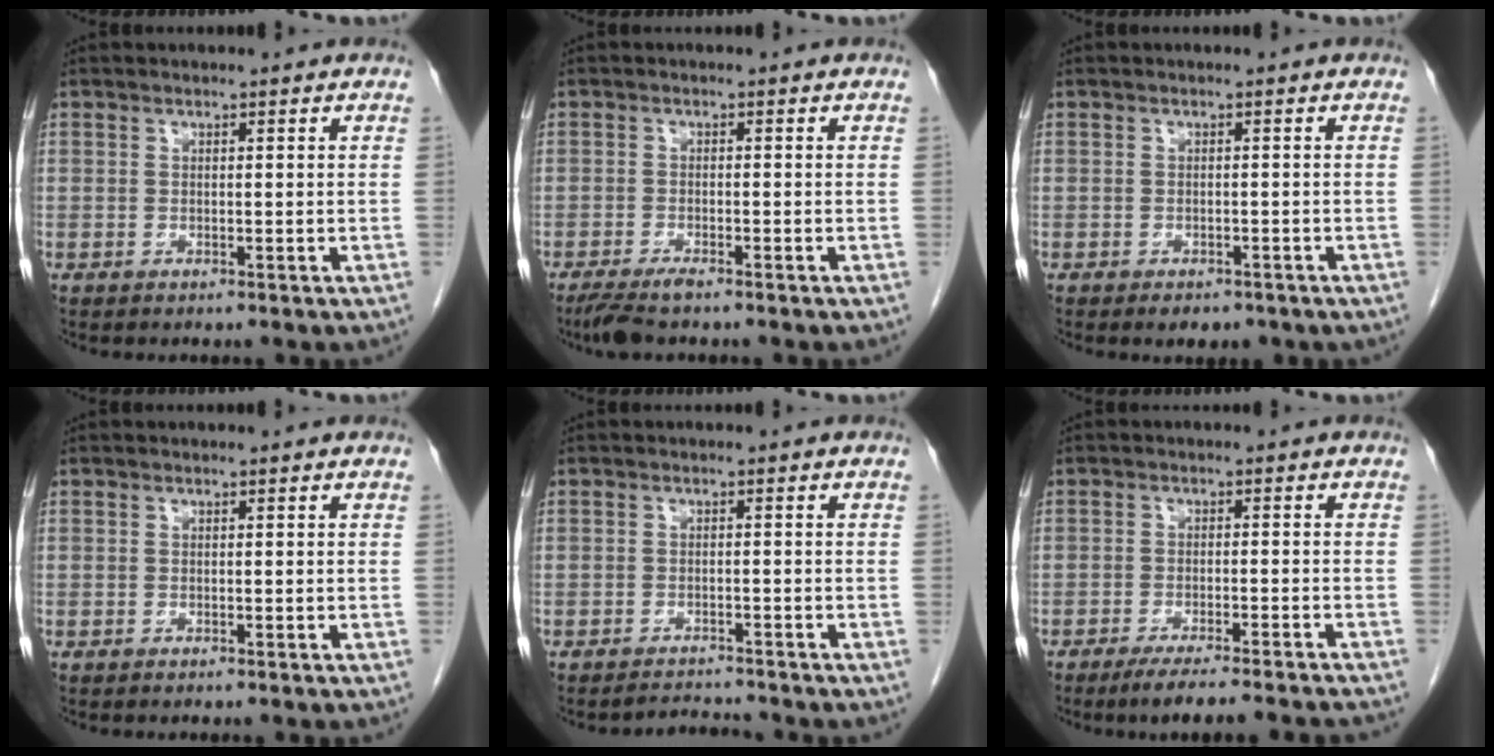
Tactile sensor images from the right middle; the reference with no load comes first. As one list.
[{"total": 3.6, "force": [-2.8, 0.5, 2.2], "torque": [-0.043, -0.008, -0.052]}, {"total": 3.5, "force": [-2.6, 1.8, 1.5], "torque": [-0.017, -0.002, -0.025]}, {"total": 0.0}, {"total": 2.4, "force": [-2.3, -0.4, -0.4], "torque": [0.003, -0.015, -0.033]}, {"total": 11.4, "force": [-10.0, 0.2, 5.3], "torque": [-0.059, -0.020, -0.138]}]